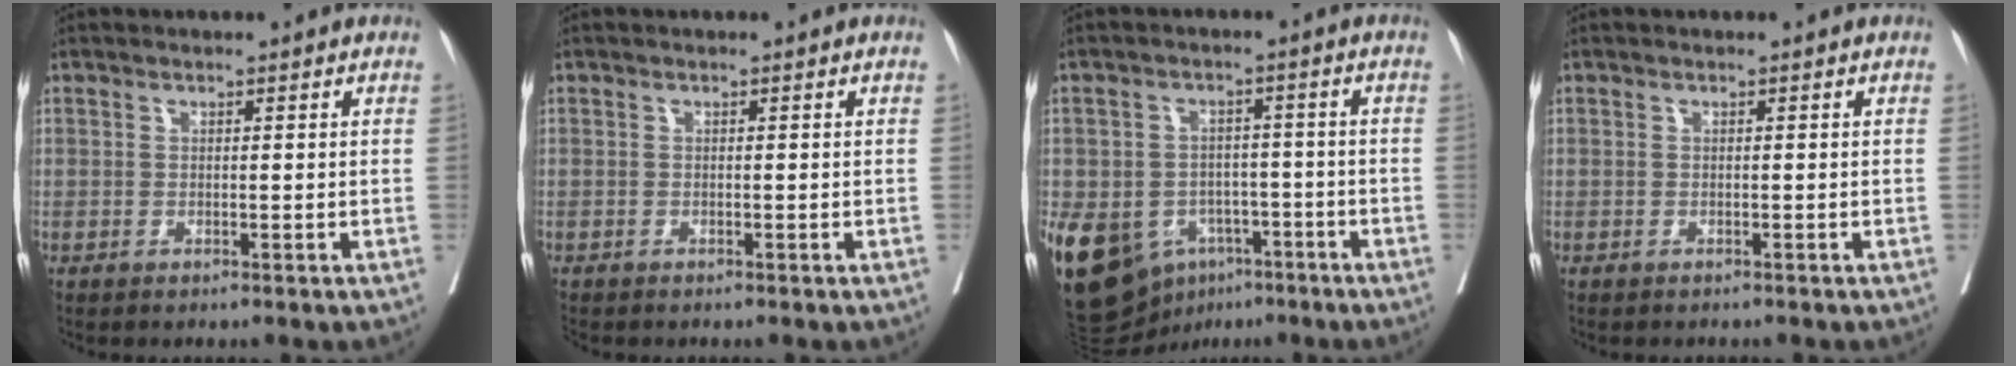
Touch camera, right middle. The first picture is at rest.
{"total": 0.9, "force": [-0.8, 0.3, 0.1], "torque": [-0.006, -0.002, -0.019]}
{"total": 17.2, "force": [-8.0, 12.5, 8.5], "torque": [-0.194, 0.009, -0.113]}
{"total": 0.8, "force": [-0.7, 0.3, 0.2], "torque": [-0.006, 0.000, -0.012]}